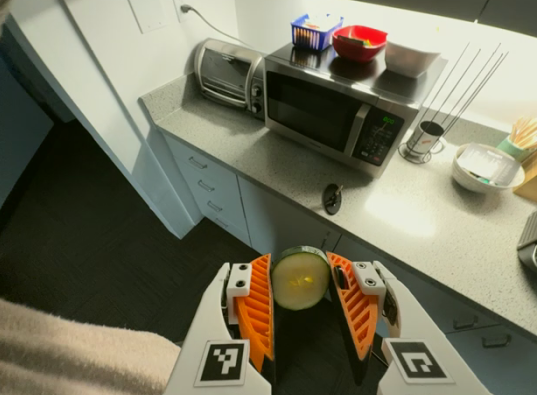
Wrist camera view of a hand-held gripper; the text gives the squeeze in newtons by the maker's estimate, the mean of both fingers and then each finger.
{"total": 10.0, "left": 10.7, "right": 9.3}